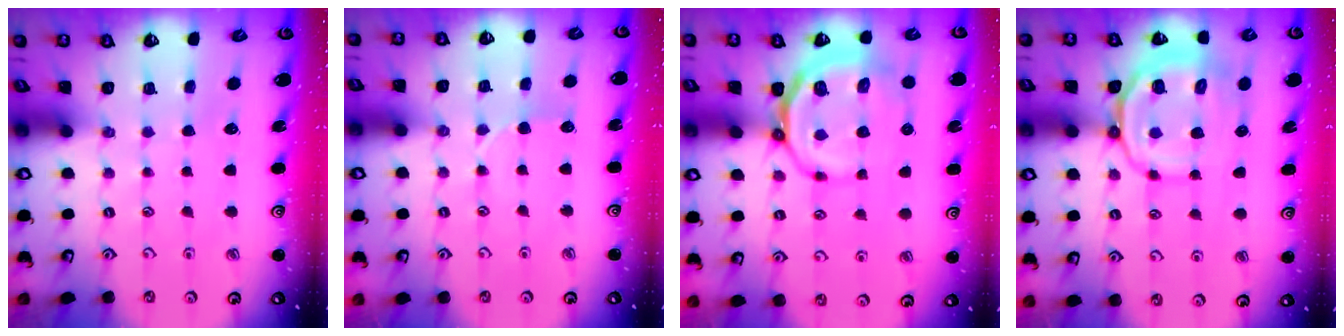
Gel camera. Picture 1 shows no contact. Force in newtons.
{"total": 4.5, "press": 4.4, "slide": 0.5}
{"total": 10.8, "press": 10.4, "slide": 2.7}
{"total": 12.5, "press": 12.3, "slide": 1.9}